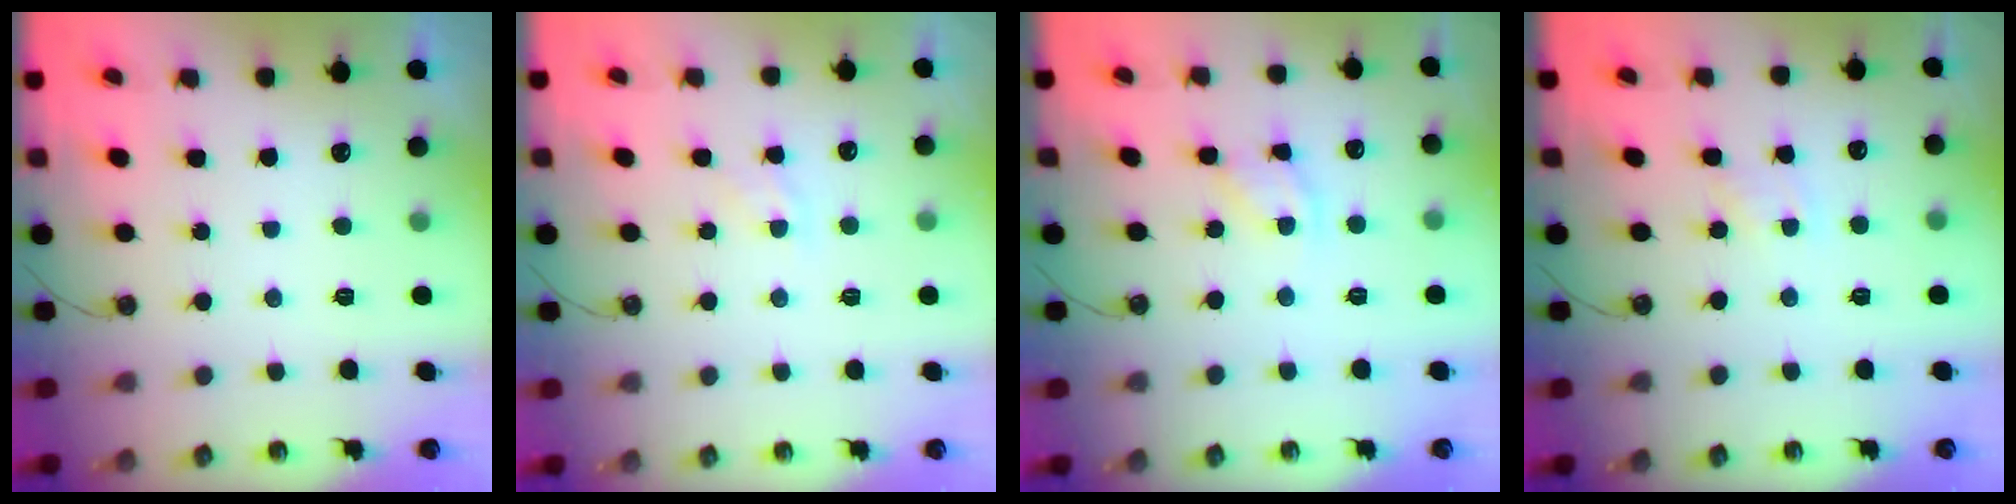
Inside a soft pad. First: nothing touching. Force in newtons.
{"total": 5.3, "press": 5.3, "slide": 0.7}
{"total": 5.7, "press": 5.7, "slide": 0.4}
{"total": 2.2, "press": 2.2, "slide": 0.4}